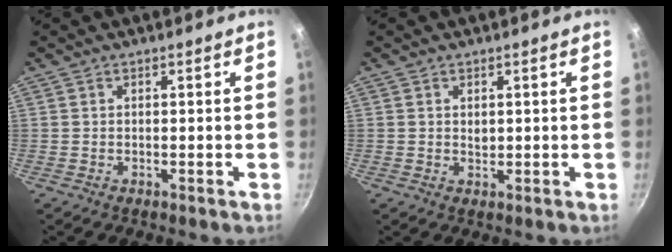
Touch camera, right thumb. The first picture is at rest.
{"total": 1.3, "force": [0.4, 0.9, 0.8], "torque": [-0.010, -0.002, 0.007]}